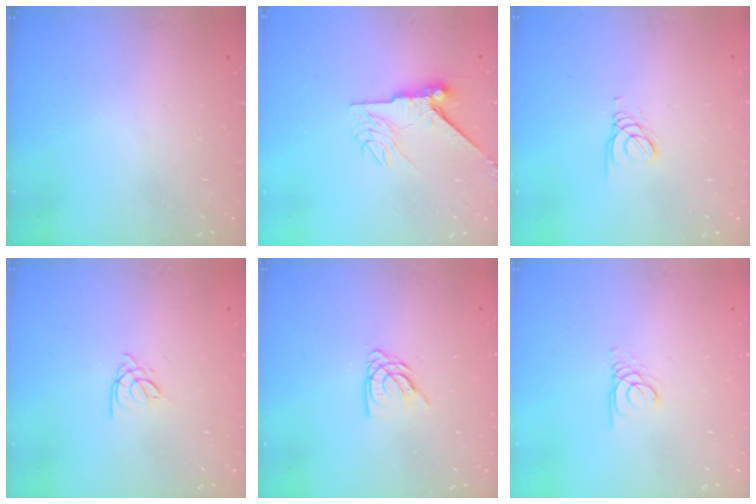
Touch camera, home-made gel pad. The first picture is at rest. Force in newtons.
{"total": 8.2, "press": 8.1, "slide": 0.7}
{"total": 1.4, "press": 1.4, "slide": 0.2}
{"total": 2.2, "press": 2.2, "slide": 0.5}
{"total": 7.1, "press": 7.0, "slide": 0.6}
{"total": 1.4, "press": 1.3, "slide": 0.1}